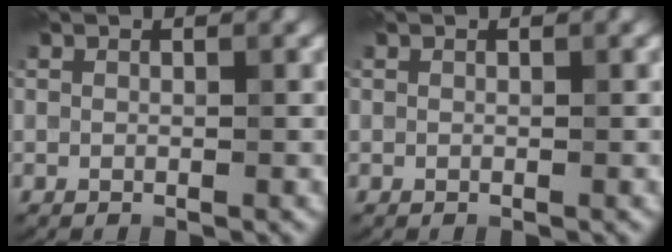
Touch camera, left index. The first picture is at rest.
{"total": 0.0}